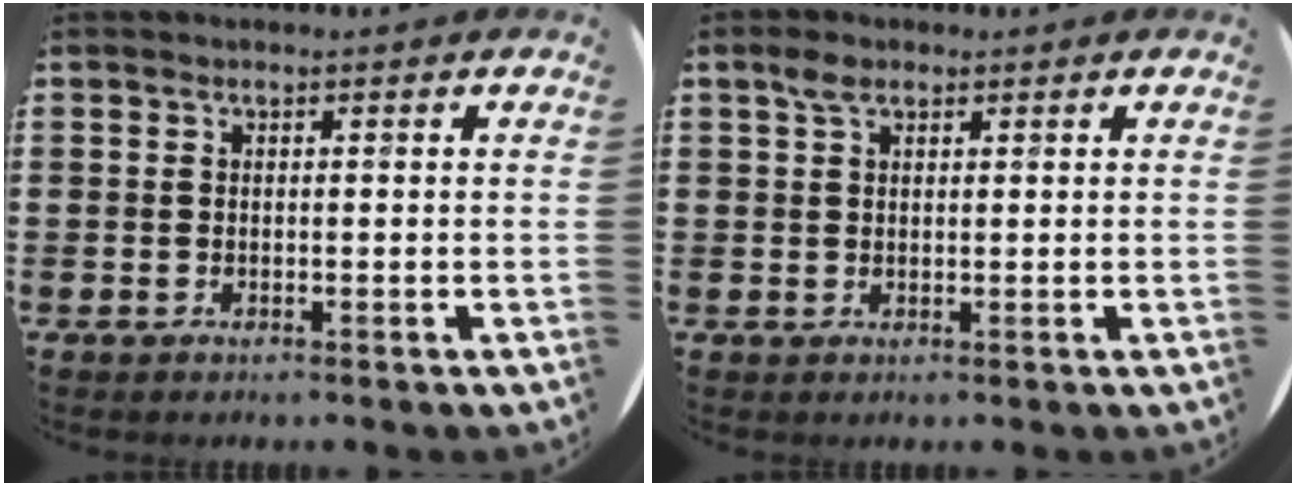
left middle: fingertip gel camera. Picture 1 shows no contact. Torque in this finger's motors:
{"motor_torque": [0.58, -0.67, -0.06, -0.02]}